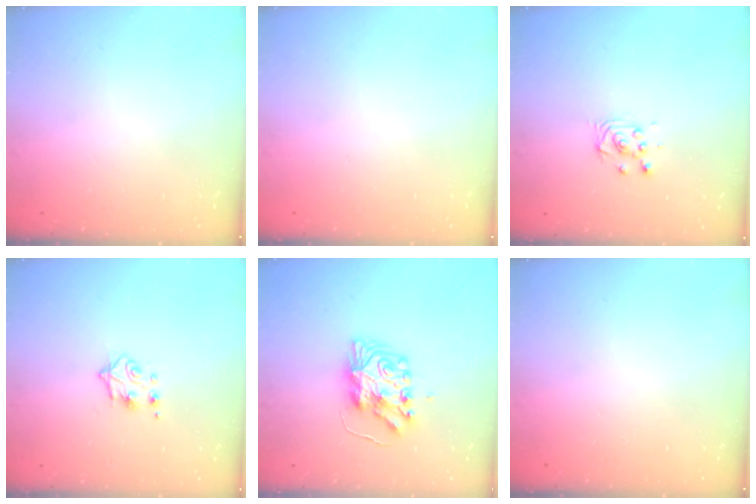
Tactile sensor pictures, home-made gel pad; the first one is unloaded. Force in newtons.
{"total": 0.0}
{"total": 3.8, "press": 3.7, "slide": 0.5}
{"total": 4.5, "press": 4.4, "slide": 0.9}
{"total": 9.3, "press": 9.3, "slide": 0.7}
{"total": 0.0}